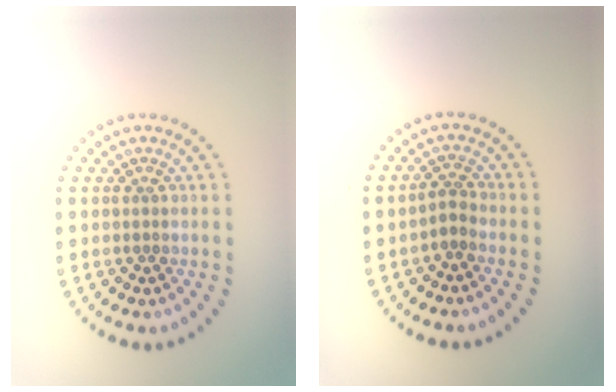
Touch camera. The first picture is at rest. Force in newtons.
{"total": 1.7, "press": 1.2, "slide": 1.2}